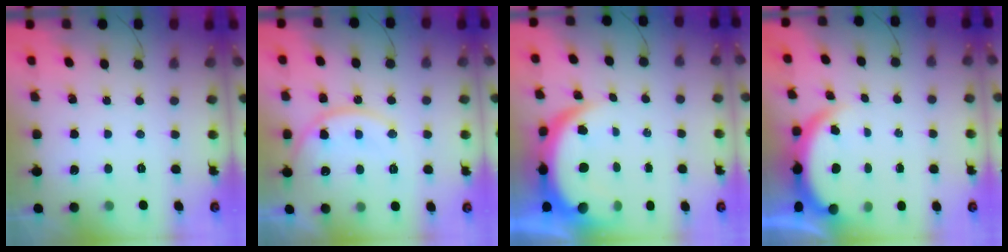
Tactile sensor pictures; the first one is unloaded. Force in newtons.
{"total": 13.2, "press": 13.2, "slide": 1.2}
{"total": 9.1, "press": 9.1, "slide": 1.1}
{"total": 3.9, "press": 3.9, "slide": 0.2}